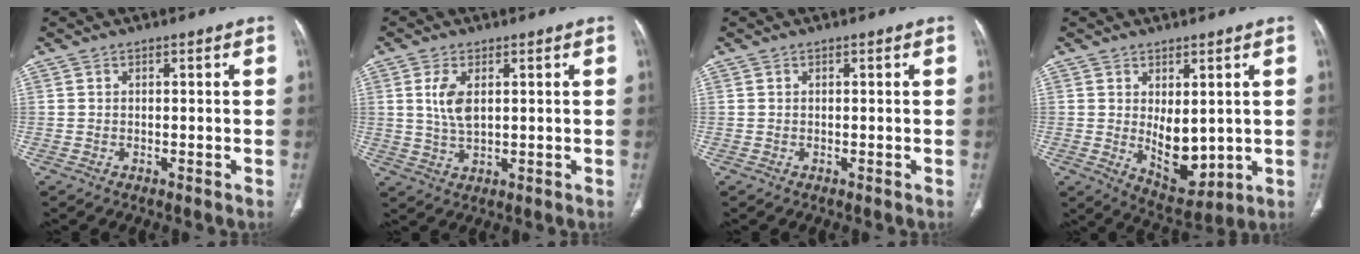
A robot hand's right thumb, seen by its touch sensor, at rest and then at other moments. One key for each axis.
{"total": 5.4, "fx": 1.4, "fy": 2.6, "fz": 4.5, "tx": -0.093, "ty": -0.007, "tz": 0.032}
{"total": 0.0}
{"total": 9.1, "fx": 0.5, "fy": 4.9, "fz": 7.6, "tx": -0.086, "ty": -0.023, "tz": 0.033}